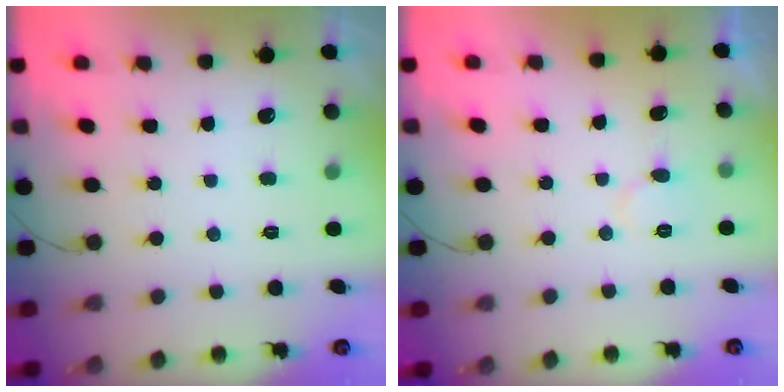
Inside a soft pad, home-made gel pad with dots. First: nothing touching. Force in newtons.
{"total": 5.7, "press": 5.7, "slide": 0.5}